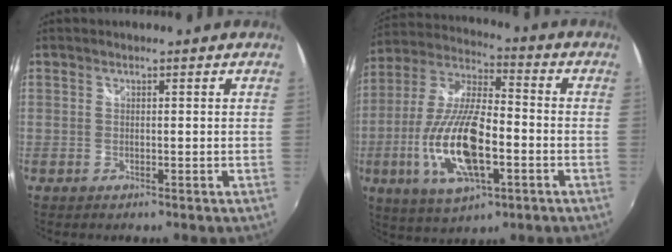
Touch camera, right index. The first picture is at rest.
{"total": 18.7, "force": [-5.2, 7.0, 16.5], "torque": [-0.343, -0.015, -0.095]}